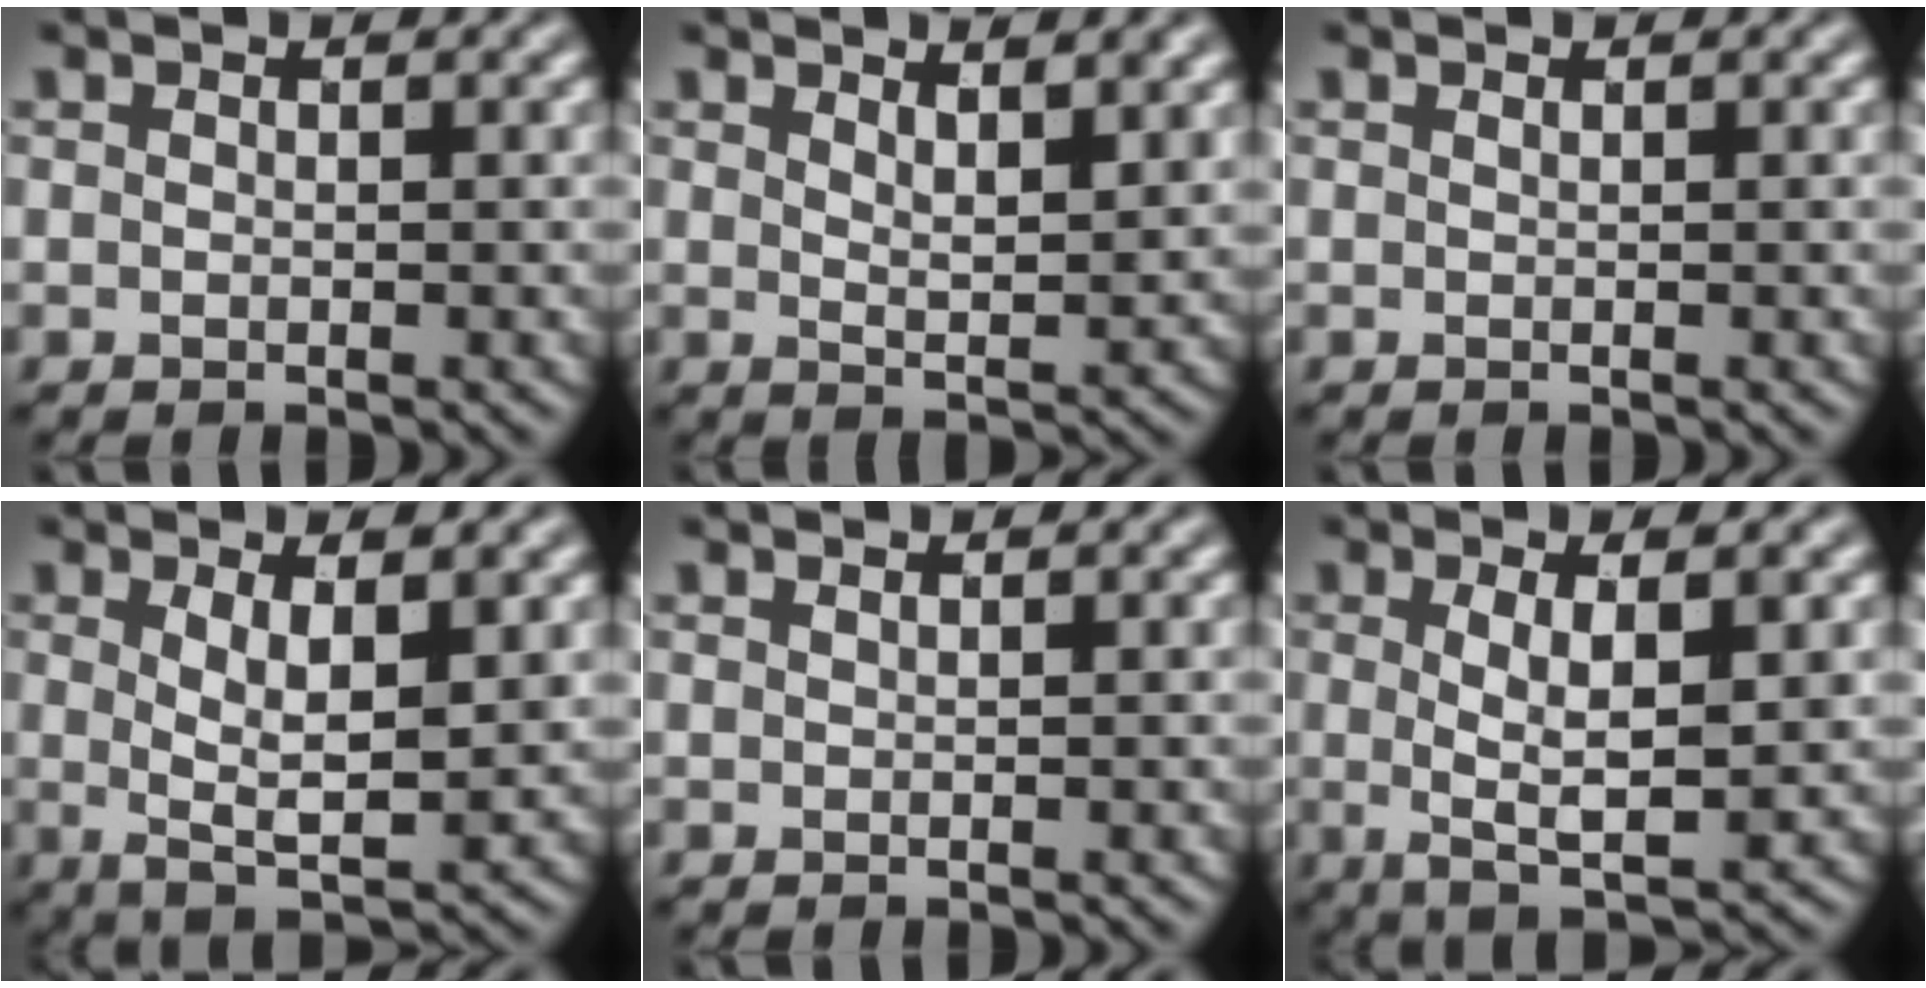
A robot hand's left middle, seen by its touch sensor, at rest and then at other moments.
{"total": 2.9, "force": [1.9, 0.6, 2.2], "torque": [-0.030, -0.008, 0.030]}
{"total": 0.0}
{"total": 4.7, "force": [0.7, 1.3, 4.4], "torque": [-0.079, -0.009, 0.013]}
{"total": 0.0}
{"total": 4.8, "force": [0.3, 1.1, 4.7], "torque": [-0.082, -0.006, 0.005]}